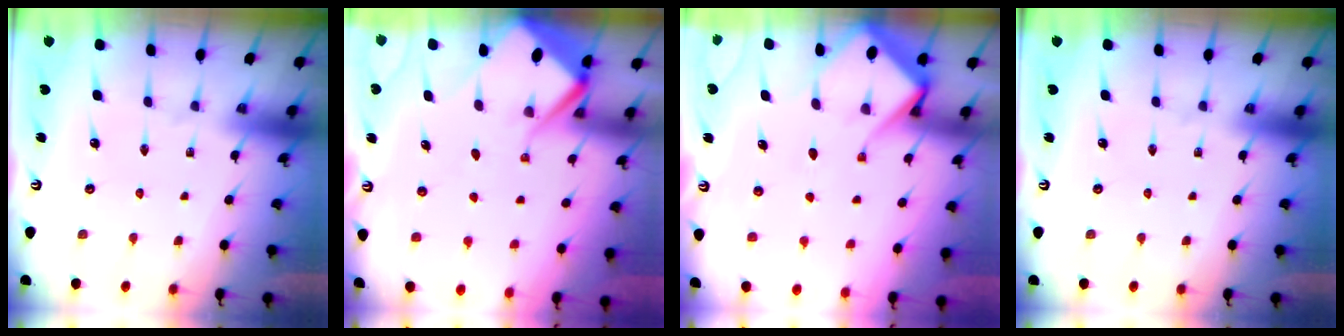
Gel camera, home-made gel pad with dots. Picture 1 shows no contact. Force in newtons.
{"total": 7.4, "press": 7.3, "slide": 0.7}
{"total": 9.2, "press": 9.2, "slide": 0.9}
{"total": 0.0}